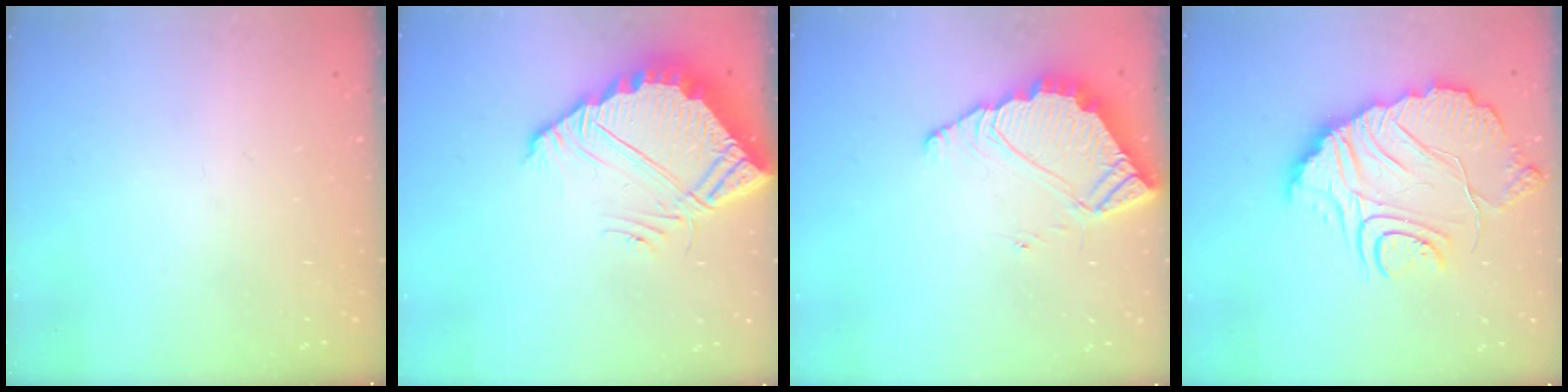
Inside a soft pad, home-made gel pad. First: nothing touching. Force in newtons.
{"total": 7.1, "press": 7.1, "slide": 0.3}
{"total": 7.1, "press": 7.1, "slide": 0.3}
{"total": 16.2, "press": 16.2, "slide": 1.2}